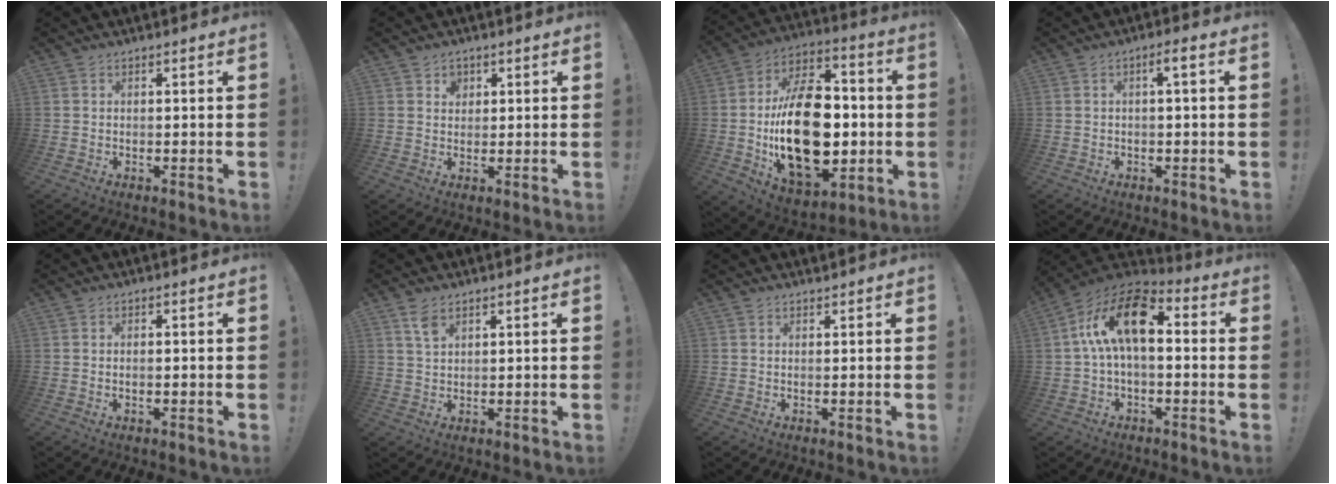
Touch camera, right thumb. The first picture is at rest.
{"total": 3.7, "force": [1.7, 3.0, 1.2], "torque": [-0.007, -0.007, 0.028]}
{"total": 28.9, "force": [-2.2, 17.2, 23.1], "torque": [-0.411, 0.007, -0.023]}
{"total": 2.8, "force": [-0.2, 0.2, 2.8], "torque": [-0.048, 0.003, -0.007]}
{"total": 0.6, "force": [-0.1, 0.1, 0.6], "torque": [-0.011, 0.001, -0.001]}
{"total": 4.4, "force": [2.6, 2.1, 2.8], "torque": [-0.045, -0.010, 0.047]}
{"total": 1.1, "force": [1.0, 0.0, -0.2], "torque": [0.013, -0.004, 0.019]}
{"total": 16.5, "force": [2.7, 8.3, 14.0], "torque": [-0.254, 0.008, 0.046]}